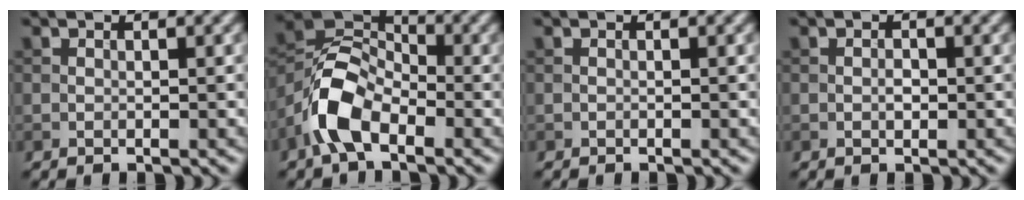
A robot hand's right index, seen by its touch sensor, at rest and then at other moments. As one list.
[{"total": 7.1, "force": [-3.4, 4.0, 4.8], "torque": [-0.094, 0.006, -0.075]}, {"total": 0.0}, {"total": 1.0, "force": [-0.1, 0.5, 0.8], "torque": [-0.013, 0.000, -0.002]}]